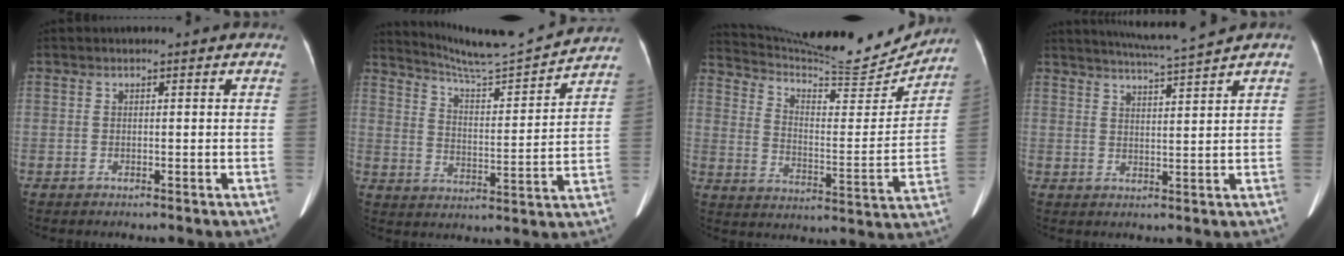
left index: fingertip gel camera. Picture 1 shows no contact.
{"total": 14.0, "force": [13.5, -1.1, 3.4], "torque": [-0.067, -0.015, 0.205]}
{"total": 20.5, "force": [19.7, 1.6, 5.5], "torque": [-0.098, -0.044, 0.283]}
{"total": 6.2, "force": [5.6, -1.7, 2.0], "torque": [-0.041, -0.004, 0.095]}